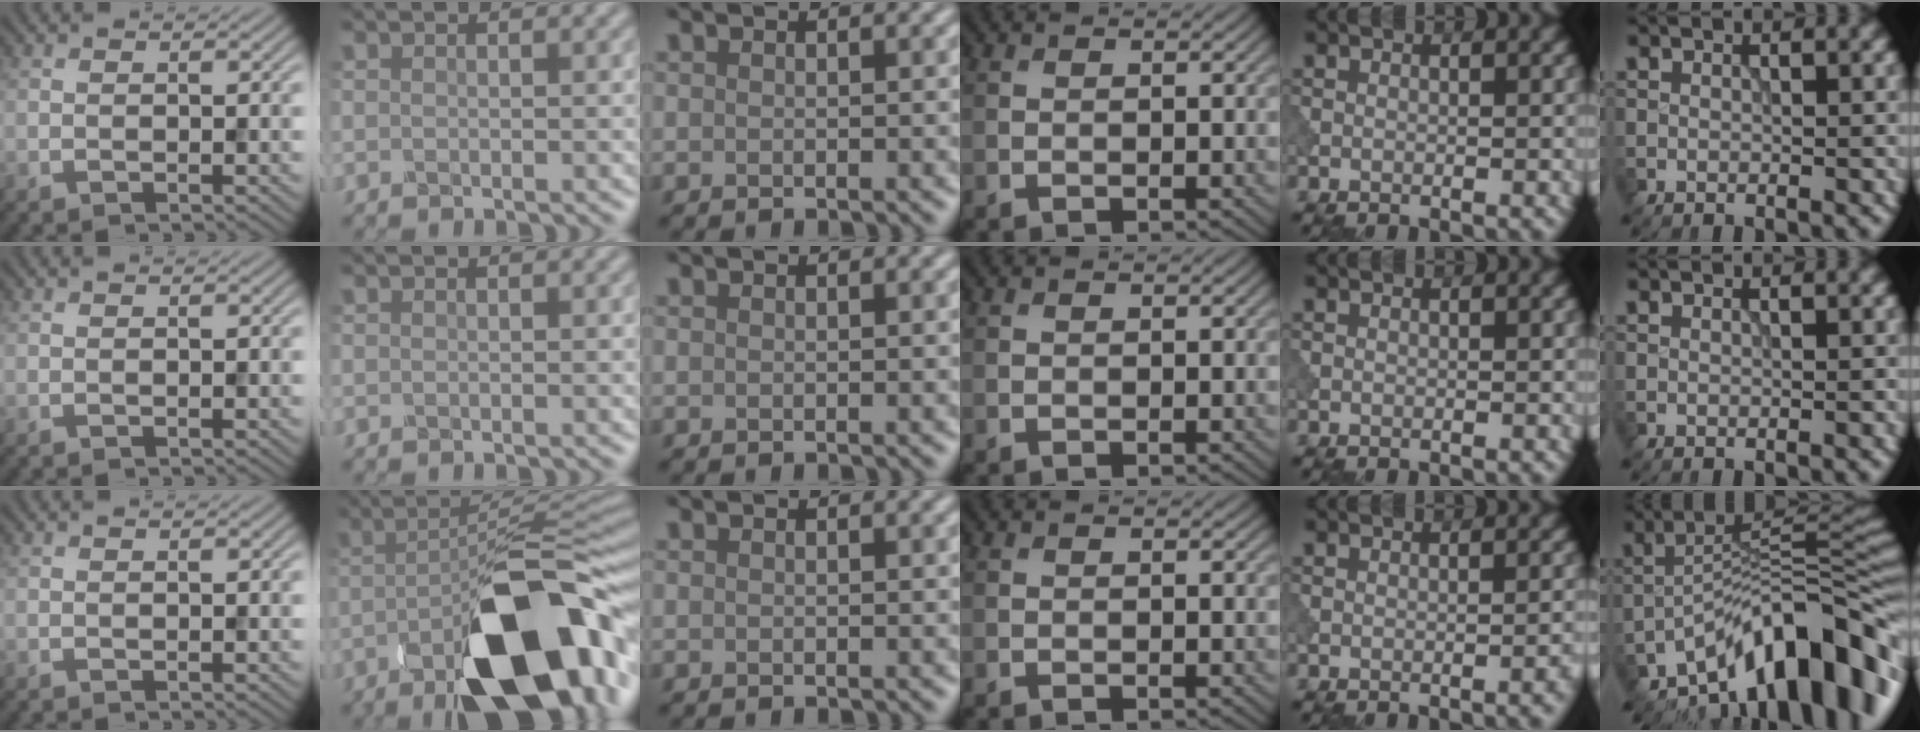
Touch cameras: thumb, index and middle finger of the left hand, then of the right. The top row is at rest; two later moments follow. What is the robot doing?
{"motion": "dispense", "object": "dispenser bottle"}